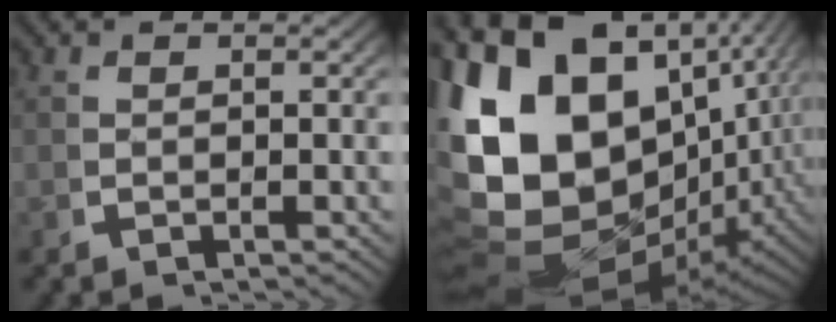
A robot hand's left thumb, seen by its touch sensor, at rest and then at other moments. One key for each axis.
{"total": 24.9, "fx": -0.9, "fy": 18.2, "fz": 17.0, "tx": -0.336, "ty": -0.044, "tz": -0.003}